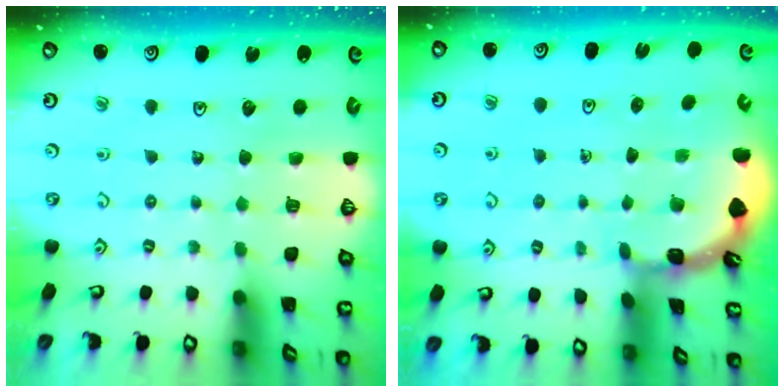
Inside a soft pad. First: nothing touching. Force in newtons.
{"total": 1.6, "press": 1.6, "slide": 0.1}